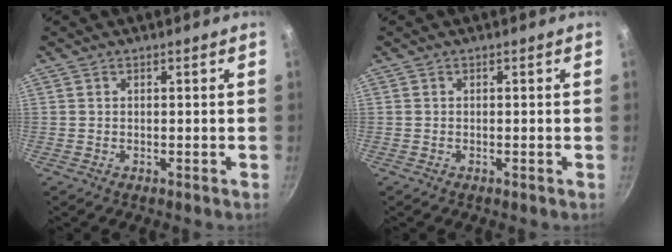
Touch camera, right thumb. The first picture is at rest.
{"total": 0.0}